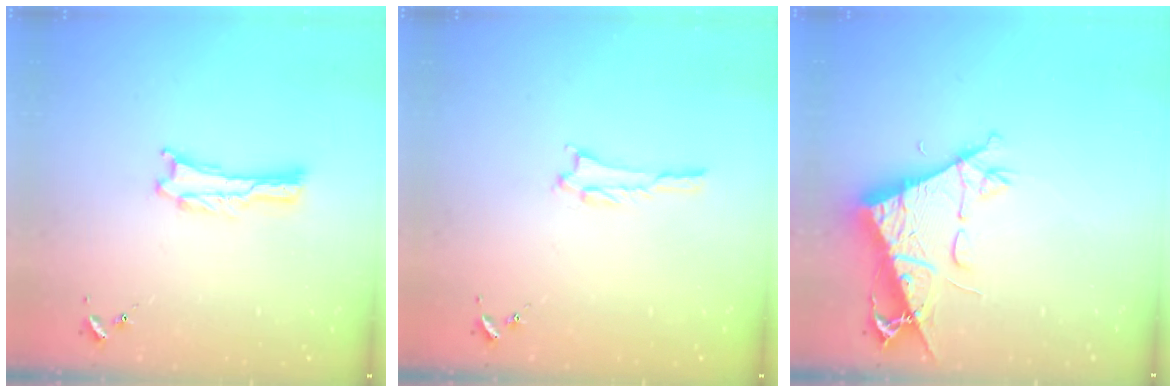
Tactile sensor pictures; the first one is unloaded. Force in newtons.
{"total": 1.0, "press": 1.0, "slide": 0.2}
{"total": 9.2, "press": 9.1, "slide": 1.4}